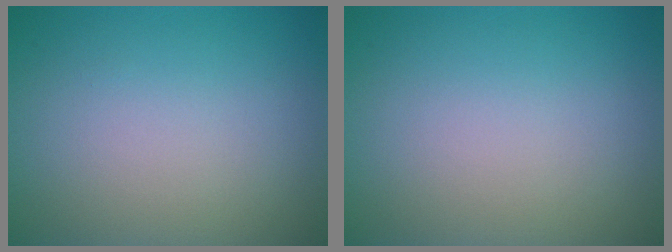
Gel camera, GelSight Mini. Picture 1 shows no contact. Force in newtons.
{"total": 0.0}